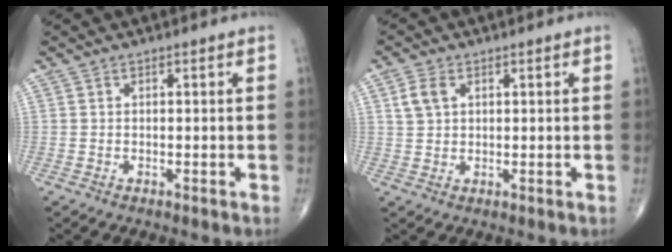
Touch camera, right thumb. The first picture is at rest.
{"total": 3.7, "force": [1.4, 2.5, 2.4], "torque": [-0.047, 0.004, 0.031]}